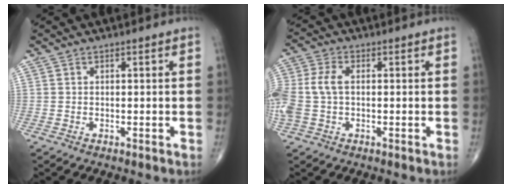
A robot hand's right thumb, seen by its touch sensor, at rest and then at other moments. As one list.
[{"total": 8.5, "force": [0.0, 5.4, 6.6], "torque": [-0.177, 0.017, -0.001]}]